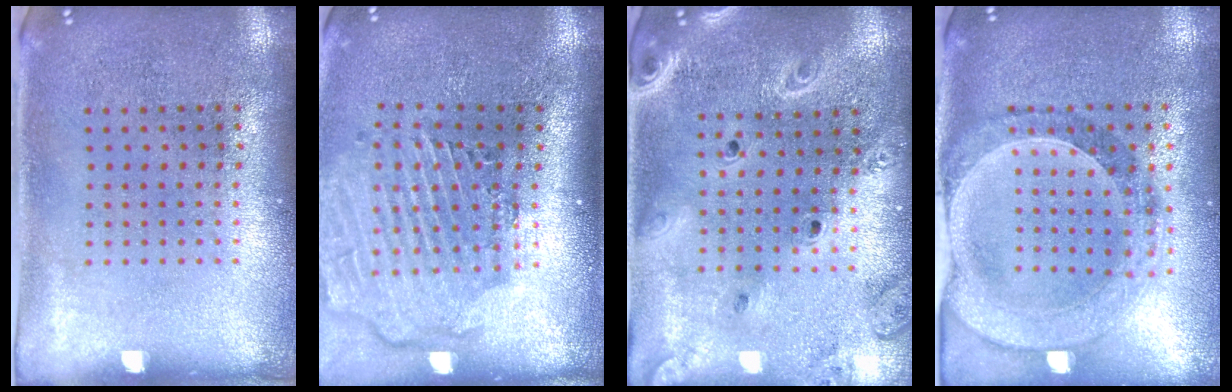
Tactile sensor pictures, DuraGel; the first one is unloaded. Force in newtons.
{"total": 2.9, "press": 2.3, "slide": 1.8}
{"total": 2.4, "press": 2.1, "slide": 1.2}
{"total": 1.5, "press": 1.4, "slide": 0.3}